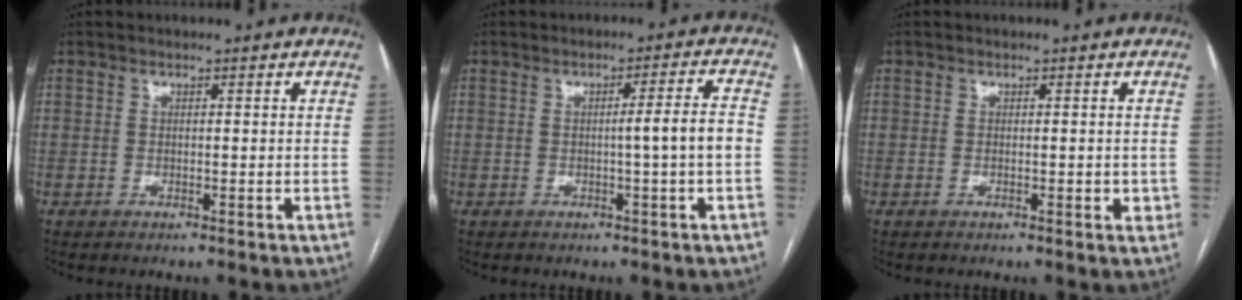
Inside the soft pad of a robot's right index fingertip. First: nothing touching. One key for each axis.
{"total": 4.7, "fx": -0.7, "fy": -0.8, "fz": 4.5, "tx": -0.064, "ty": 0.006, "tz": -0.011}
{"total": 1.2, "fx": -0.2, "fy": 0.5, "fz": 1.1, "tx": -0.016, "ty": 0.002, "tz": -0.001}